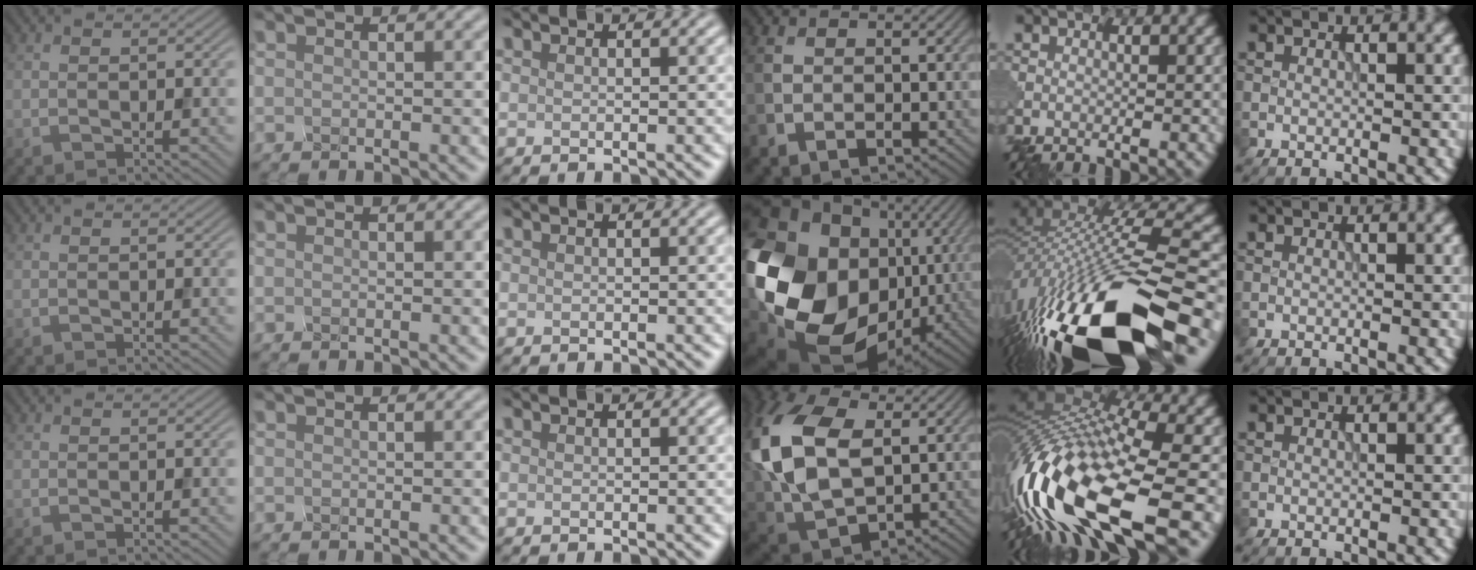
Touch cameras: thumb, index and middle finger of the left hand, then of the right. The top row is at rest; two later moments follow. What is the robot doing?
{"motion": "squeeze", "object": "hand grip exerciser"}